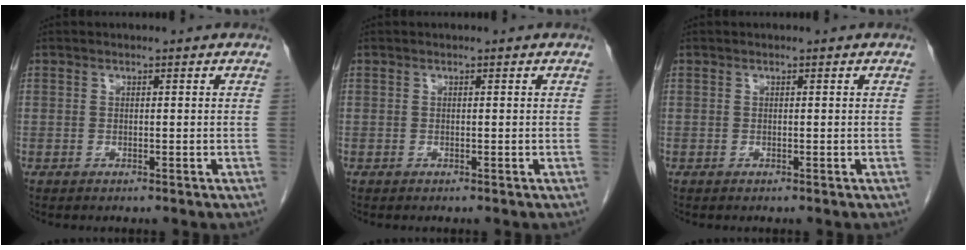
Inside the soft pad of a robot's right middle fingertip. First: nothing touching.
{"total": 0.0}
{"total": 0.0}